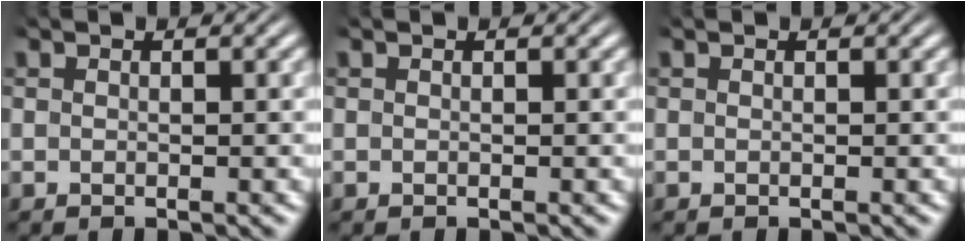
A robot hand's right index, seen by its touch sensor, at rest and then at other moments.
{"total": 0.0}
{"total": 0.0}